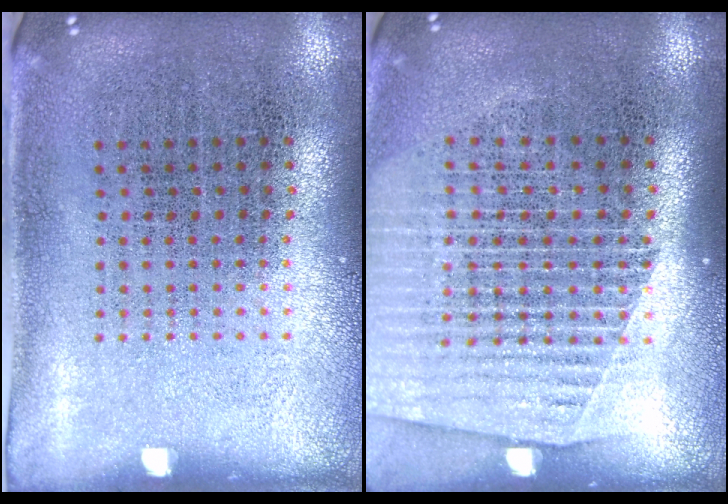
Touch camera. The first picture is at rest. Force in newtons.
{"total": 1.6, "press": 1.5, "slide": 0.5}